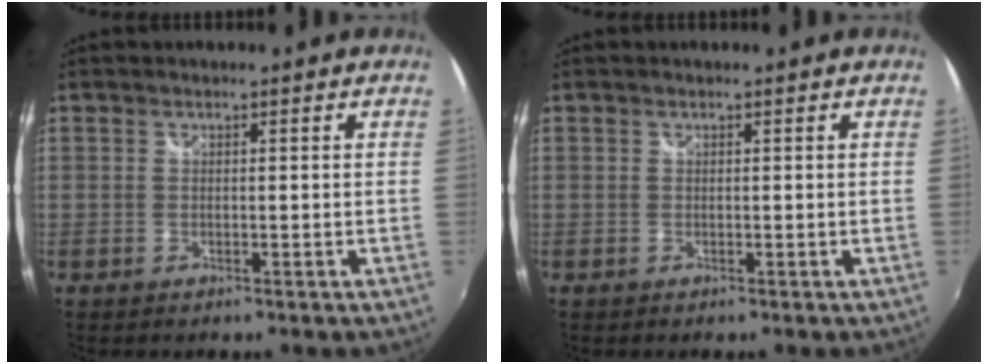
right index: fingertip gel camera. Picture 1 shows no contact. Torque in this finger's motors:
{"motor_torque": [0.00, 0.00, -0.01, 0.00]}